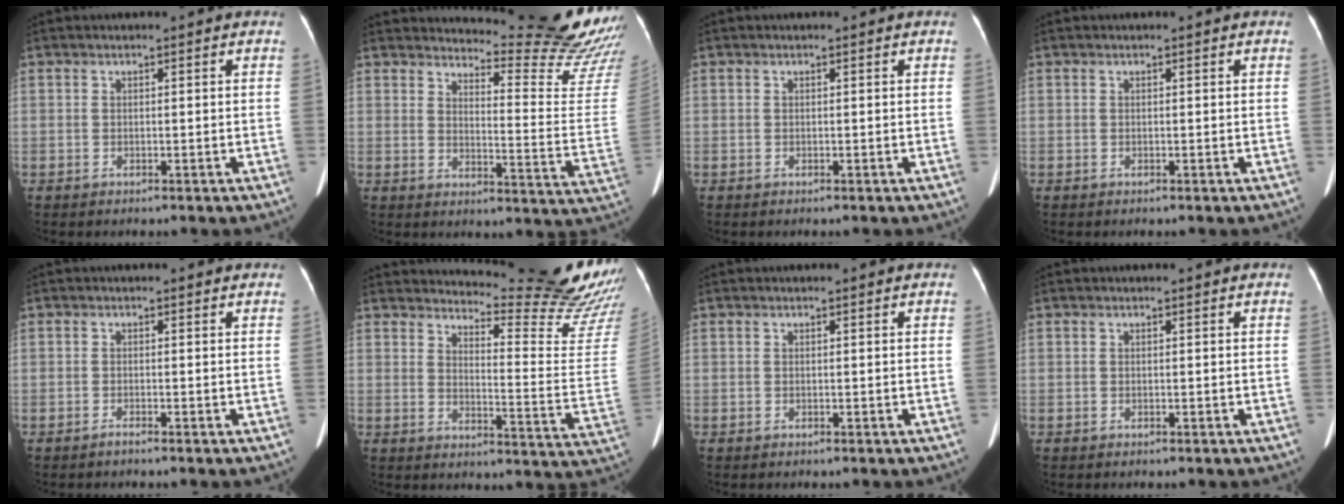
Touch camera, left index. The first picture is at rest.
{"total": 19.3, "force": [18.7, -0.9, 4.9], "torque": [-0.075, -0.173, 0.209]}
{"total": 0.0}
{"total": 0.0}
{"total": 0.7, "force": [0.0, 0.2, 0.7], "torque": [-0.013, 0.004, -0.007]}
{"total": 21.9, "force": [21.0, -0.4, 6.2], "torque": [-0.095, -0.172, 0.238]}
{"total": 0.0}
{"total": 0.0}